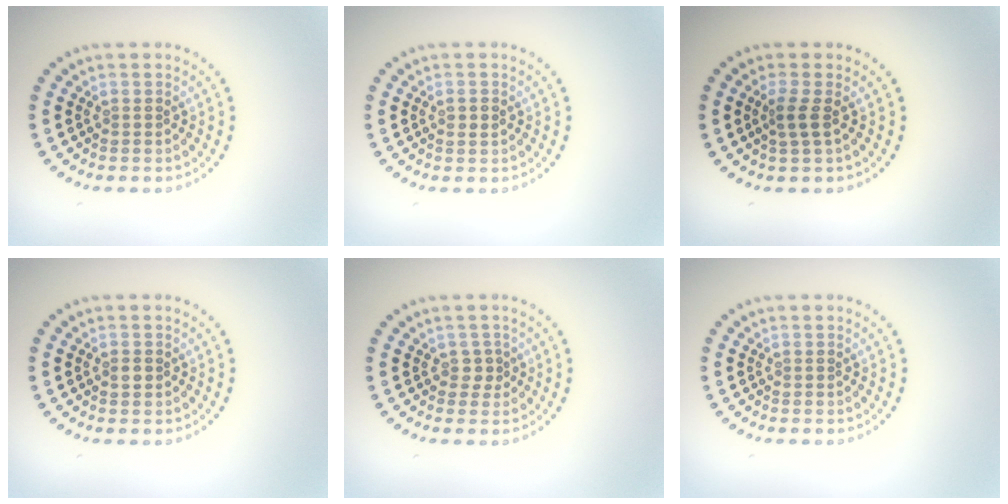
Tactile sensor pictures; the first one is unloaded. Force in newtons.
{"total": 1.0, "press": 1.0, "slide": 0.2}
{"total": 1.6, "press": 1.2, "slide": 1.0}
{"total": 1.0, "press": 1.0, "slide": 0.1}
{"total": 1.0, "press": 0.8, "slide": 0.6}
{"total": 0.0}